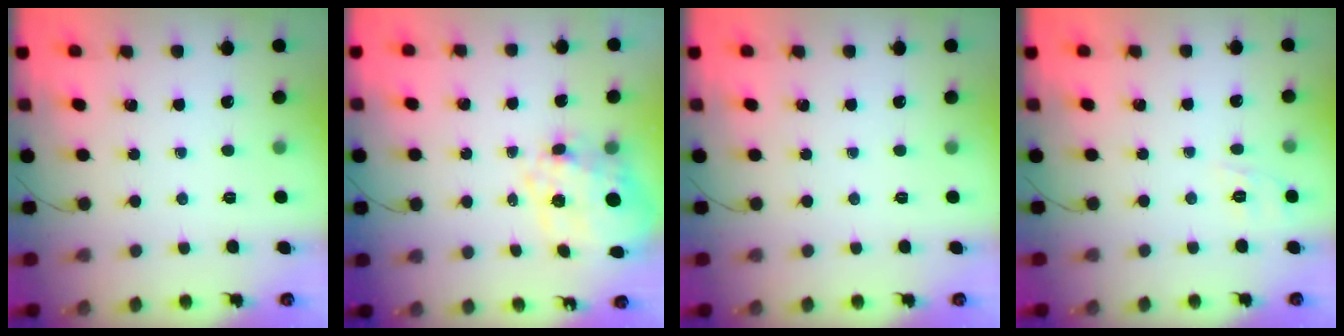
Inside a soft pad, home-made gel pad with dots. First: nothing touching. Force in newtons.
{"total": 12.3, "press": 12.0, "slide": 2.7}
{"total": 0.0}
{"total": 5.8, "press": 5.6, "slide": 1.6}